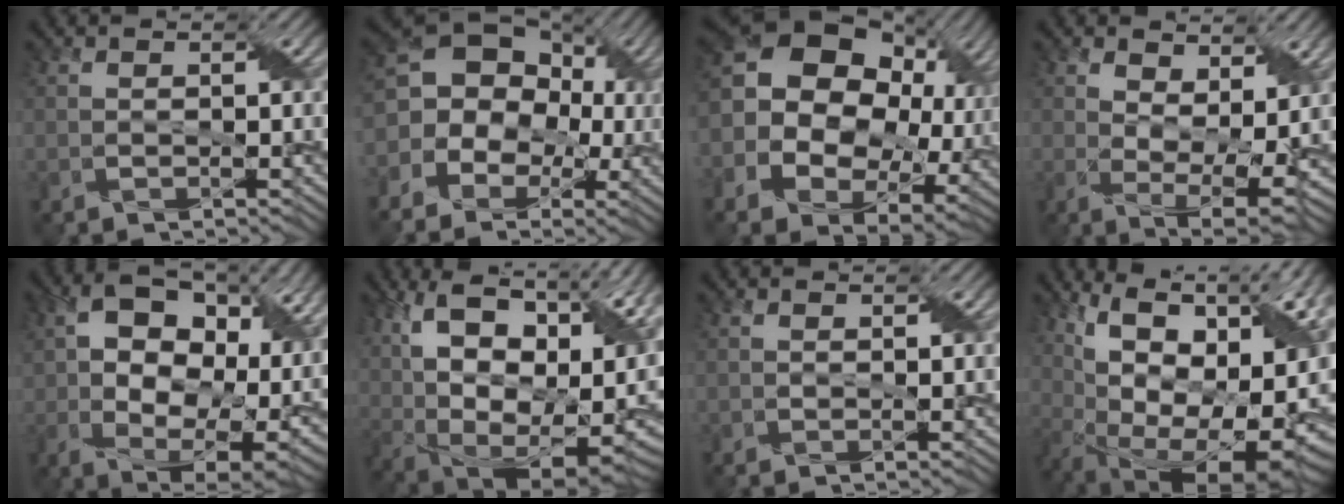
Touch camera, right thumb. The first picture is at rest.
{"total": 14.4, "force": [-0.7, 11.7, 8.3], "torque": [-0.182, 0.016, -0.031]}
{"total": 18.4, "force": [1.1, 14.2, 11.7], "torque": [-0.258, -0.002, 0.039]}
{"total": 6.7, "force": [2.4, 2.8, 5.6], "torque": [-0.113, -0.010, 0.046]}
{"total": 18.3, "force": [3.6, 11.8, 13.6], "torque": [-0.224, 0.013, 0.073]}
{"total": 20.4, "force": [6.4, 11.2, 15.8], "torque": [-0.273, 0.044, 0.127]}
{"total": 0.9, "force": [0.5, 0.4, 0.6], "torque": [-0.013, 0.001, 0.012]}
{"total": 19.5, "force": [3.0, 9.9, 16.5], "torque": [-0.223, 0.025, 0.077]}